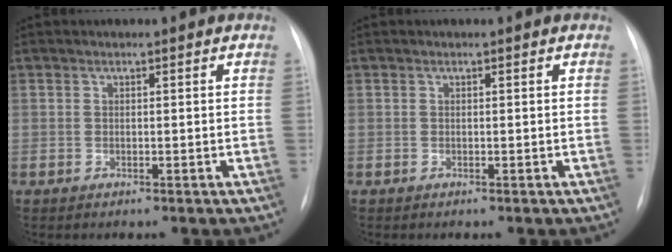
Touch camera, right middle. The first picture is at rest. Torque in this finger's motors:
{"motor_torque": [-0.37, -0.25, -0.06, -0.01]}